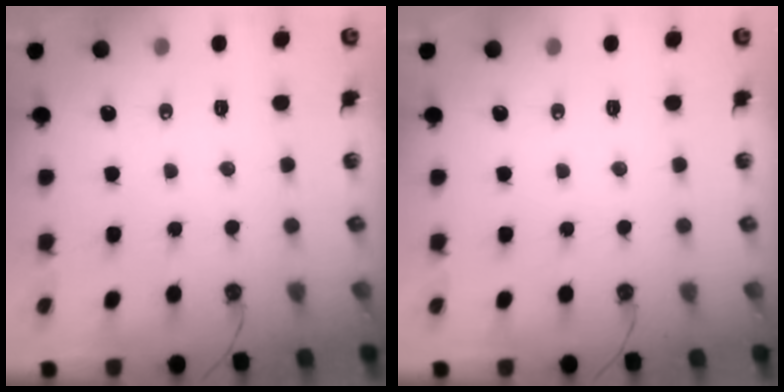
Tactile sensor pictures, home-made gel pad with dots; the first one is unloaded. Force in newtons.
{"total": 0.0}